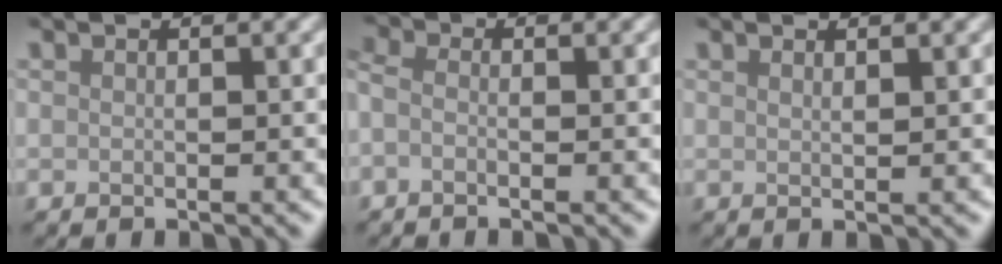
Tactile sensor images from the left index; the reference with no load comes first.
{"total": 1.6, "force": [-0.3, 1.1, 1.2], "torque": [-0.024, 0.000, -0.018]}
{"total": 1.2, "force": [0.8, 0.3, 0.8], "torque": [-0.006, 0.002, 0.005]}